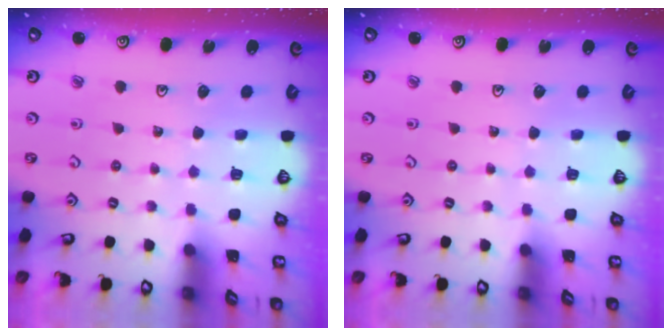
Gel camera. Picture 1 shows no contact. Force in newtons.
{"total": 0.0}